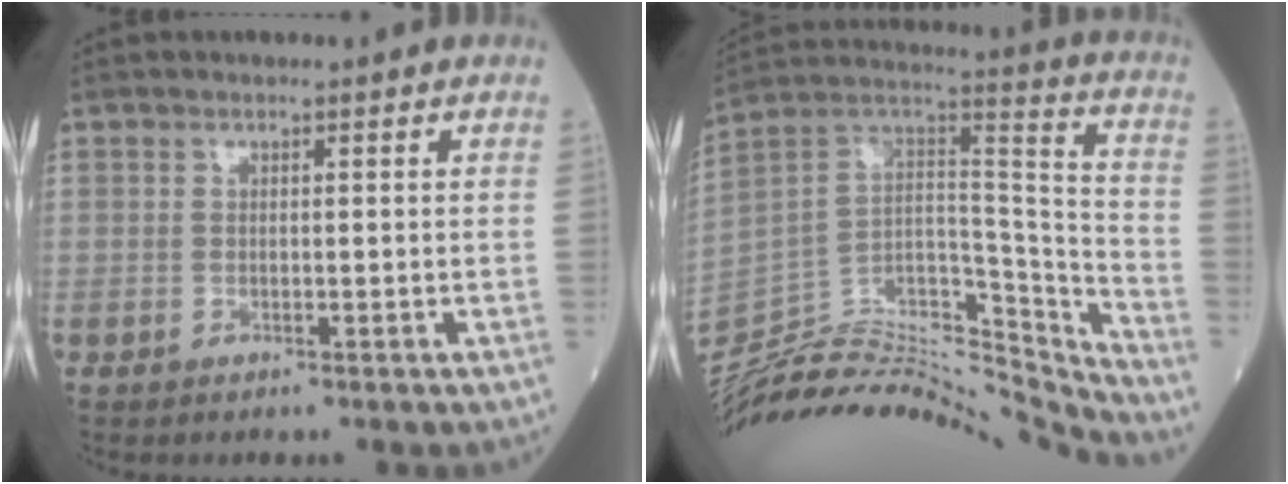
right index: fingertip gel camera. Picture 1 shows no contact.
{"total": 30.1, "force": [-28.5, 2.8, 9.1], "torque": [-0.161, 0.001, -0.452]}